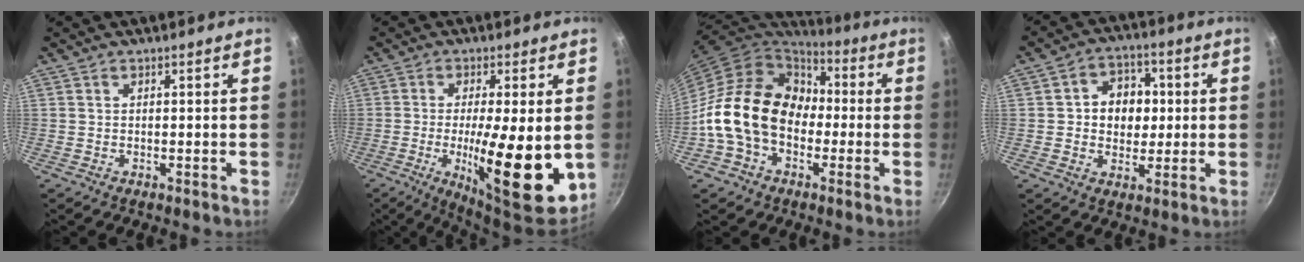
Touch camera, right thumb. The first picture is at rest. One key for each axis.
{"total": 17.4, "fx": -2.3, "fy": 4.5, "fz": 16.7, "tx": -0.249, "ty": -0.012, "tz": -0.030}
{"total": 18.4, "fx": -2.0, "fy": 14.0, "fz": 11.9, "tx": -0.175, "ty": 0.049, "tz": -0.044}
{"total": 9.6, "fx": 1.0, "fy": 7.8, "fz": 5.6, "tx": -0.044, "ty": 0.005, "tz": 0.008}